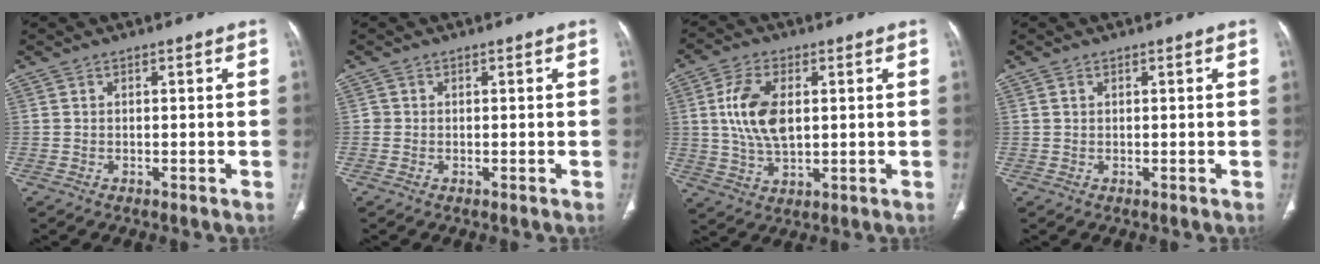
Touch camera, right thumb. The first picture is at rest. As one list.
[{"total": 0.7, "force": [-0.1, 0.7, 0.1], "torque": [0.002, 0.004, -0.004]}, {"total": 10.6, "force": [1.7, 5.9, 8.6], "torque": [-0.169, -0.004, 0.036]}, {"total": 0.7, "force": [0.3, 0.5, 0.3], "torque": [-0.005, -0.001, 0.006]}]